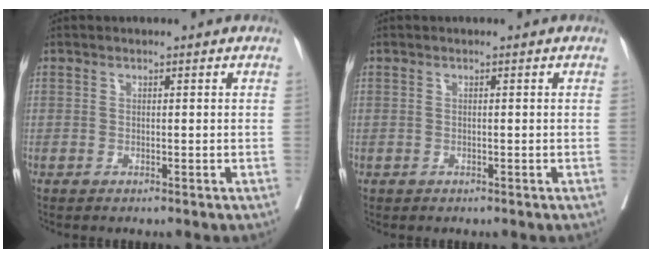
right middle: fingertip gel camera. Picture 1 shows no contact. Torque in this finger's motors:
{"motor_torque": [0.36, -0.30, 0.05, 0.02]}